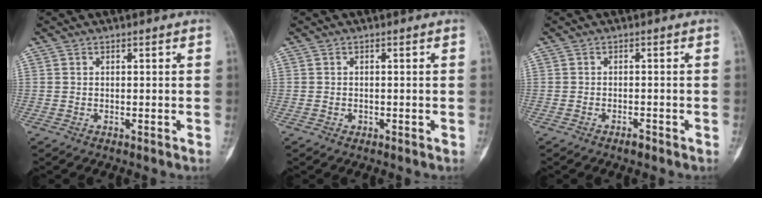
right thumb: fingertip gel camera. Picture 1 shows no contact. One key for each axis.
{"total": 0.6, "fx": -0.2, "fy": 0.5, "fz": 0.1, "tx": 0.003, "ty": 0.006, "tz": -0.003}
{"total": 1.2, "fx": -0.9, "fy": 0.4, "fz": 0.6, "tx": -0.010, "ty": 0.005, "tz": -0.016}